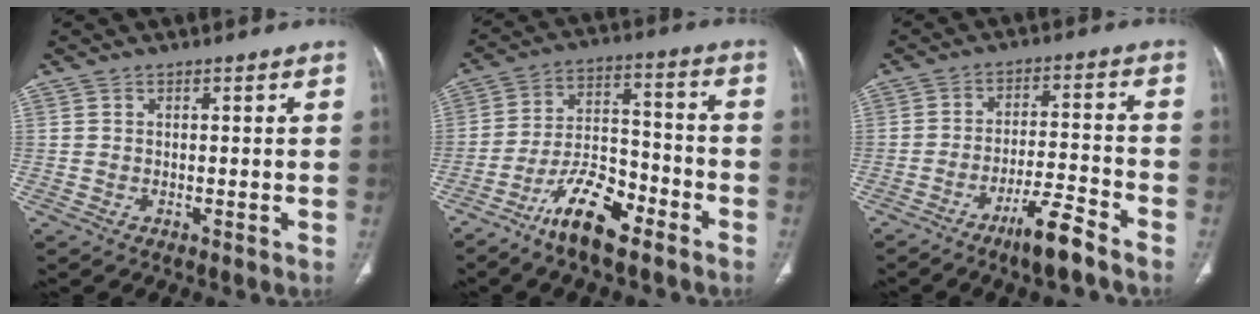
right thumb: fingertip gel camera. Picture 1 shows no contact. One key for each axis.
{"total": 12.3, "fx": -8.3, "fy": 4.5, "fz": 8.0, "tx": -0.143, "ty": 0.060, "tz": -0.153}
{"total": 8.4, "fx": -6.1, "fy": 1.0, "fz": 5.7, "tx": -0.105, "ty": 0.040, "tz": -0.107}